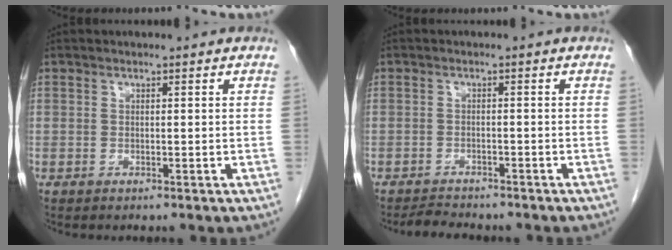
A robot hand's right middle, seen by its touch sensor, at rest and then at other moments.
{"total": 3.5, "force": [-3.3, 0.7, 0.9], "torque": [-0.022, -0.011, -0.052]}